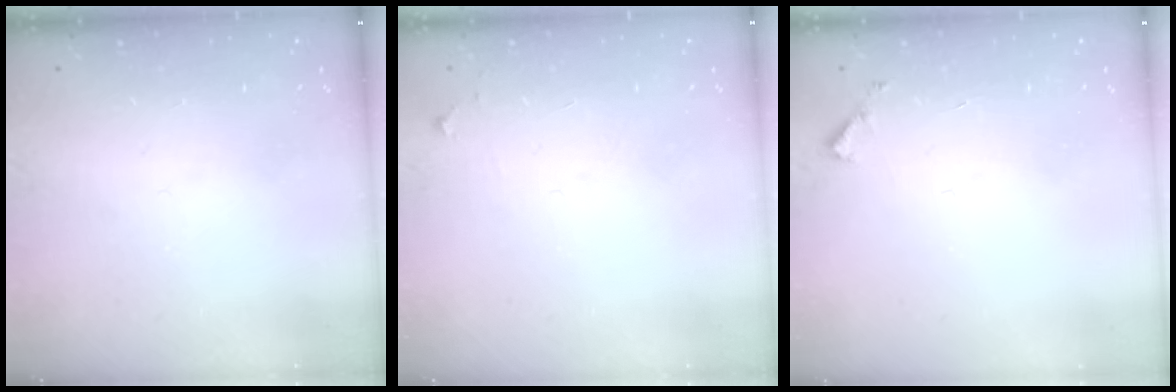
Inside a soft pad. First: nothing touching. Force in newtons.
{"total": 4.9, "press": 4.9, "slide": 0.7}
{"total": 3.6, "press": 3.6, "slide": 0.3}